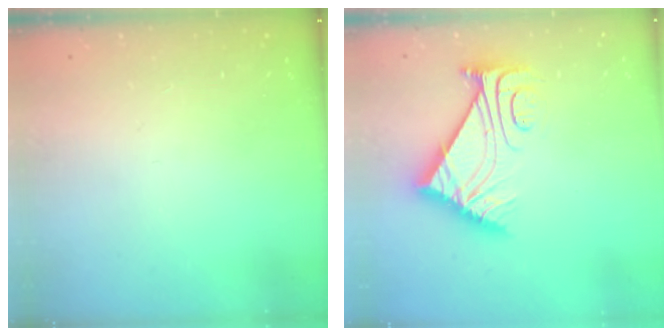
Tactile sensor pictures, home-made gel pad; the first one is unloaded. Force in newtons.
{"total": 10.5, "press": 10.5, "slide": 0.8}